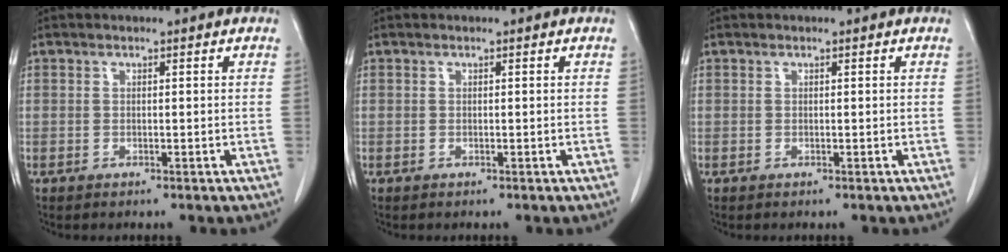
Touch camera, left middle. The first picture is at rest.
{"total": 0.0}
{"total": 0.0}